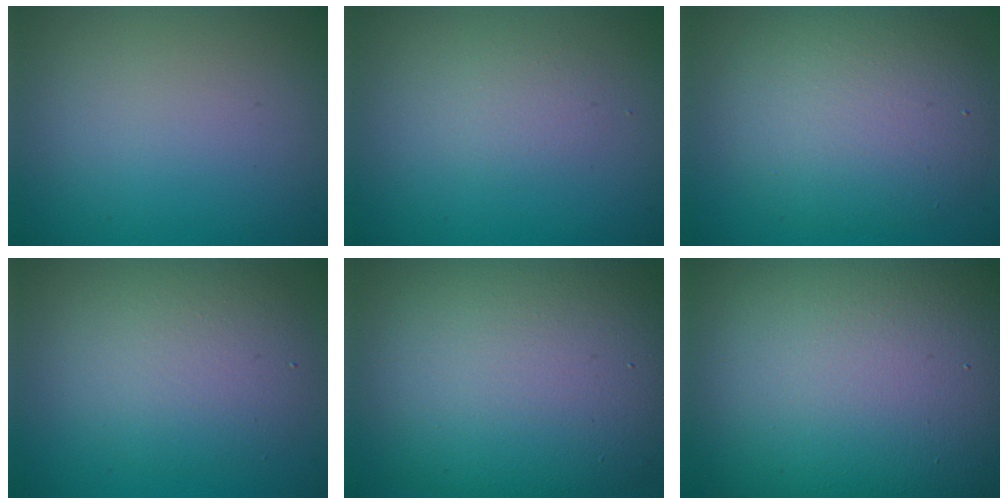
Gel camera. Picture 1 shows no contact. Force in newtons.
{"total": 1.3, "press": 1.3, "slide": 0.0}
{"total": 6.8, "press": 6.8, "slide": 0.3}
{"total": 4.6, "press": 4.5, "slide": 0.4}
{"total": 14.1, "press": 14.1, "slide": 0.8}
{"total": 22.5, "press": 22.4, "slide": 1.6}